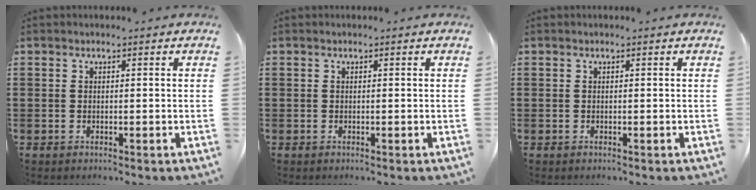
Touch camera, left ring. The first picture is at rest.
{"total": 0.0}
{"total": 0.0}